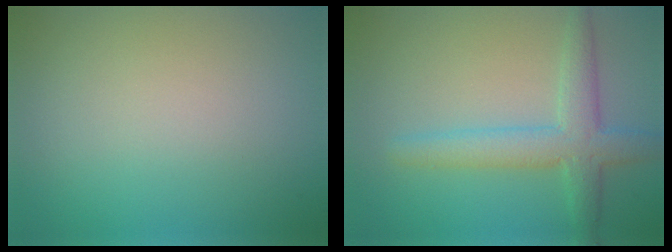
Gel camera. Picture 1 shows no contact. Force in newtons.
{"total": 4.3, "press": 4.3, "slide": 0.2}